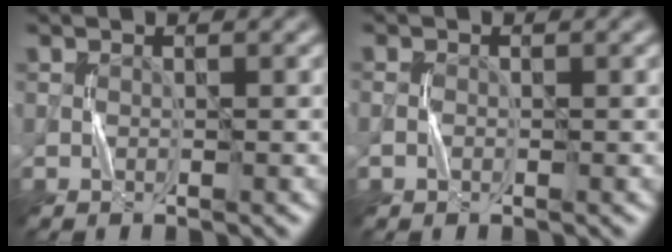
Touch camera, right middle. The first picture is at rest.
{"total": 0.5, "force": [-0.4, 0.3, 0.1], "torque": [-0.001, -0.001, -0.009]}